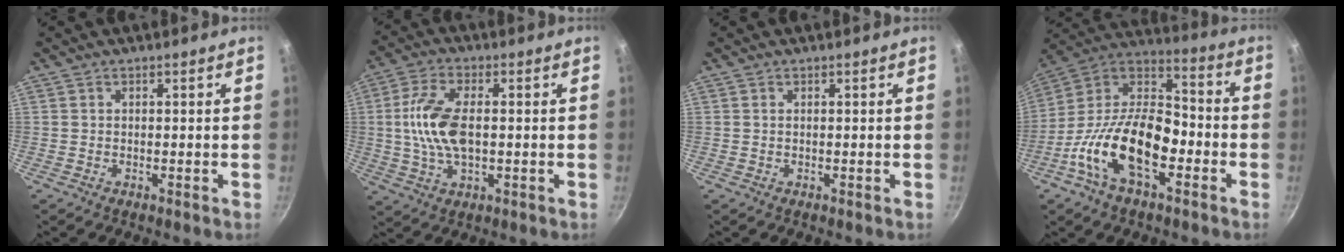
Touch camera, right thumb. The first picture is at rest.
{"total": 11.0, "force": [0.3, 5.5, 9.5], "torque": [-0.186, 0.012, 0.000]}
{"total": 0.0}
{"total": 20.8, "force": [-7.0, 11.0, 16.2], "torque": [-0.269, 0.055, -0.149]}